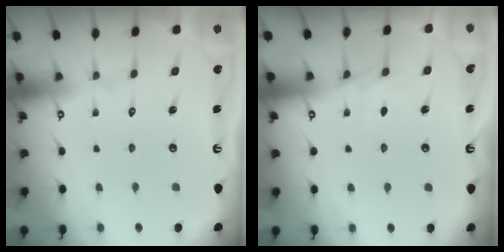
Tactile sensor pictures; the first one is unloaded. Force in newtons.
{"total": 4.4, "press": 4.4, "slide": 0.5}